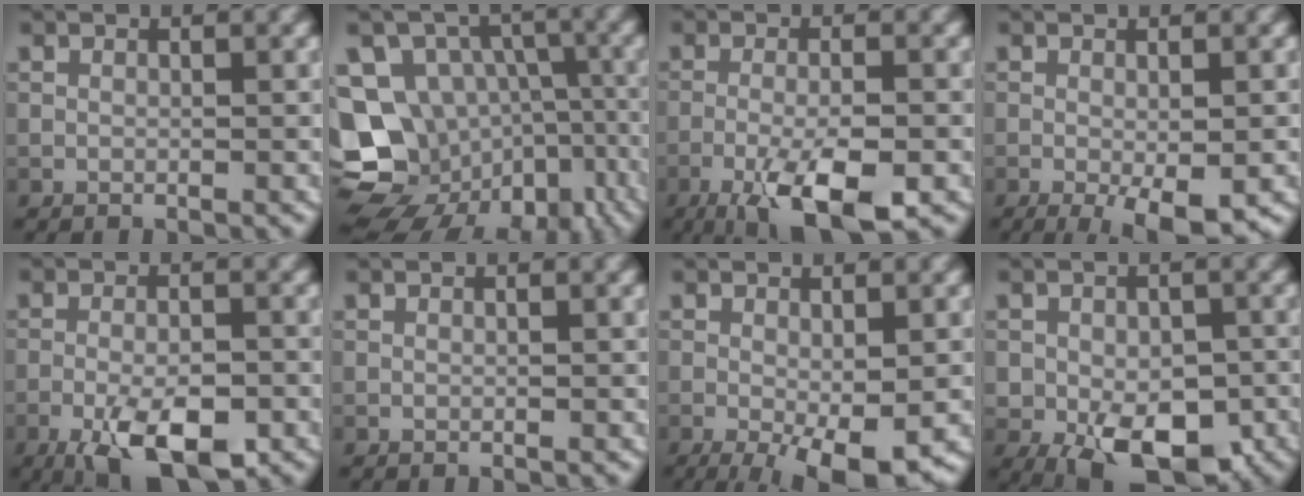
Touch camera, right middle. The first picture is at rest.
{"total": 16.2, "force": [-7.3, 12.9, 6.5], "torque": [-0.137, -0.031, -0.103]}
{"total": 7.4, "force": [-3.9, 2.0, 6.0], "torque": [-0.109, -0.009, -0.067]}
{"total": 4.1, "force": [-1.6, 1.0, 3.6], "torque": [-0.056, -0.011, -0.021]}
{"total": 7.8, "force": [-4.0, 2.8, 6.0], "torque": [-0.103, -0.006, -0.066]}
{"total": 0.0}
{"total": 5.8, "force": [-2.1, 1.5, 5.2], "torque": [-0.083, -0.017, -0.029]}
{"total": 10.0, "force": [-4.1, 5.6, 7.2], "torque": [-0.103, -0.030, -0.055]}